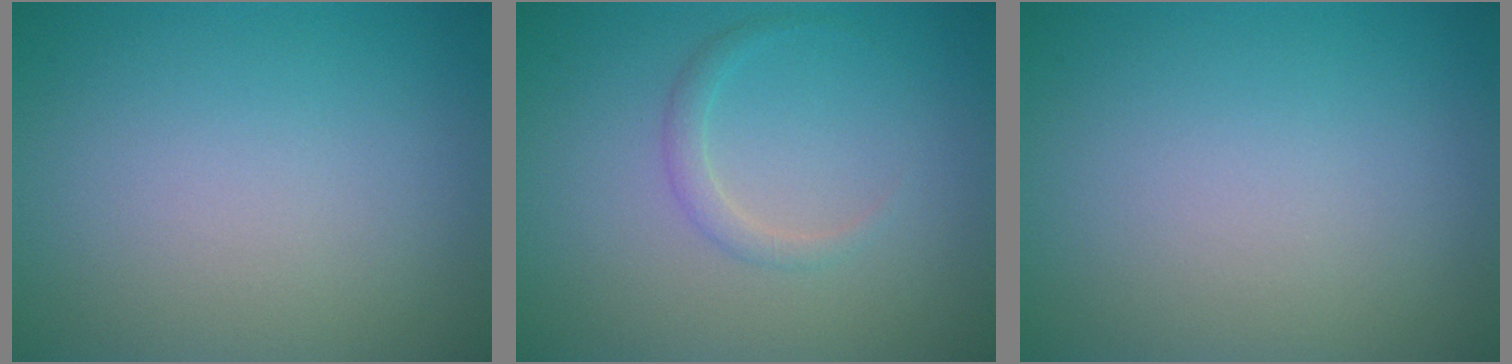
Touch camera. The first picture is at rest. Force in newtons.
{"total": 1.2, "press": 1.2, "slide": 0.1}
{"total": 0.0}